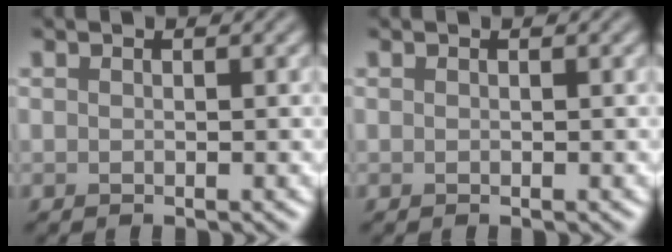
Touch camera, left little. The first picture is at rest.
{"total": 0.0}